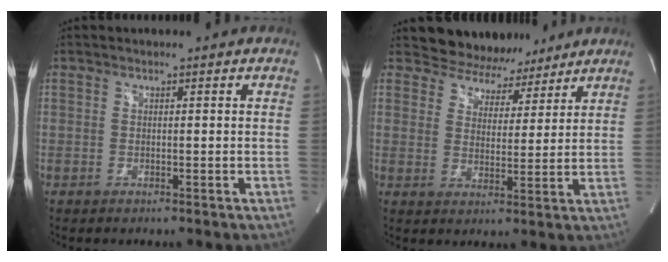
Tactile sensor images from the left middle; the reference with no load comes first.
{"total": 8.6, "force": [7.7, 3.8, 0.5], "torque": [0.004, 0.006, 0.105]}